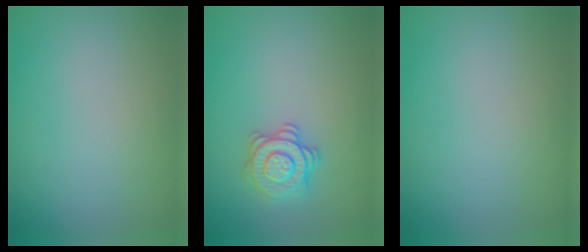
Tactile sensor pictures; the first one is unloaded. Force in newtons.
{"total": 2.9, "press": 2.9, "slide": 0.1}
{"total": 0.0}